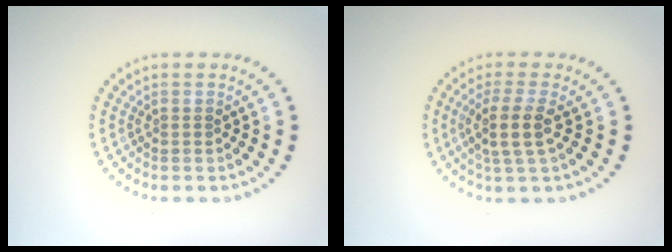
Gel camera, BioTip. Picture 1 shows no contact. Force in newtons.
{"total": 2.7, "press": 2.2, "slide": 1.6}